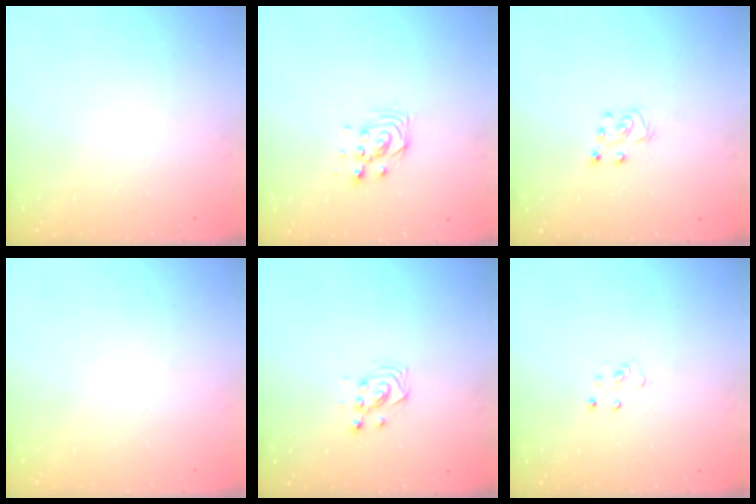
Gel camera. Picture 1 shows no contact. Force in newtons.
{"total": 4.7, "press": 4.6, "slide": 0.6}
{"total": 6.8, "press": 6.8, "slide": 0.4}
{"total": 0.0}
{"total": 2.9, "press": 2.9, "slide": 0.4}
{"total": 3.8, "press": 3.8, "slide": 0.3}